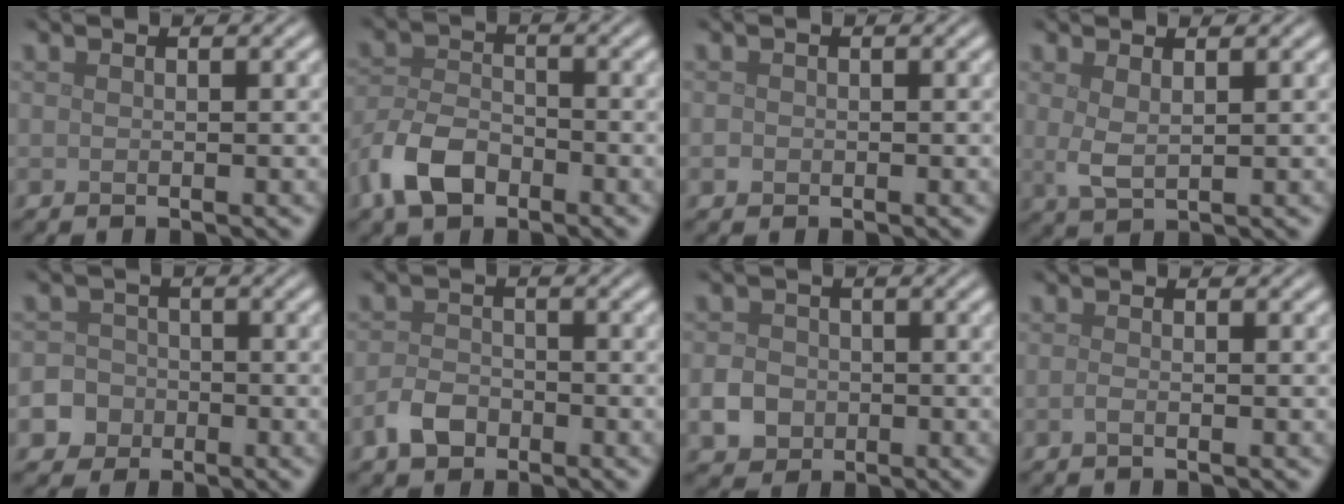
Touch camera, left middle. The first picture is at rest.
{"total": 5.0, "force": [-3.0, 2.9, 2.8], "torque": [-0.059, 0.000, -0.068]}
{"total": 0.6, "force": [-0.2, 0.6, 0.1], "torque": [0.001, -0.004, -0.006]}
{"total": 1.9, "force": [0.8, 0.7, 1.6], "torque": [-0.036, -0.004, 0.019]}
{"total": 6.2, "force": [-3.1, 5.3, 1.0], "torque": [-0.015, -0.012, -0.072]}
{"total": 2.7, "force": [-1.7, 1.7, 1.2], "torque": [-0.022, 0.004, -0.040]}
{"total": 2.9, "force": [-0.8, 2.5, 1.2], "torque": [-0.020, 0.001, -0.018]}
{"total": 0.7, "force": [-0.3, 0.3, 0.6], "torque": [-0.010, -0.002, -0.009]}